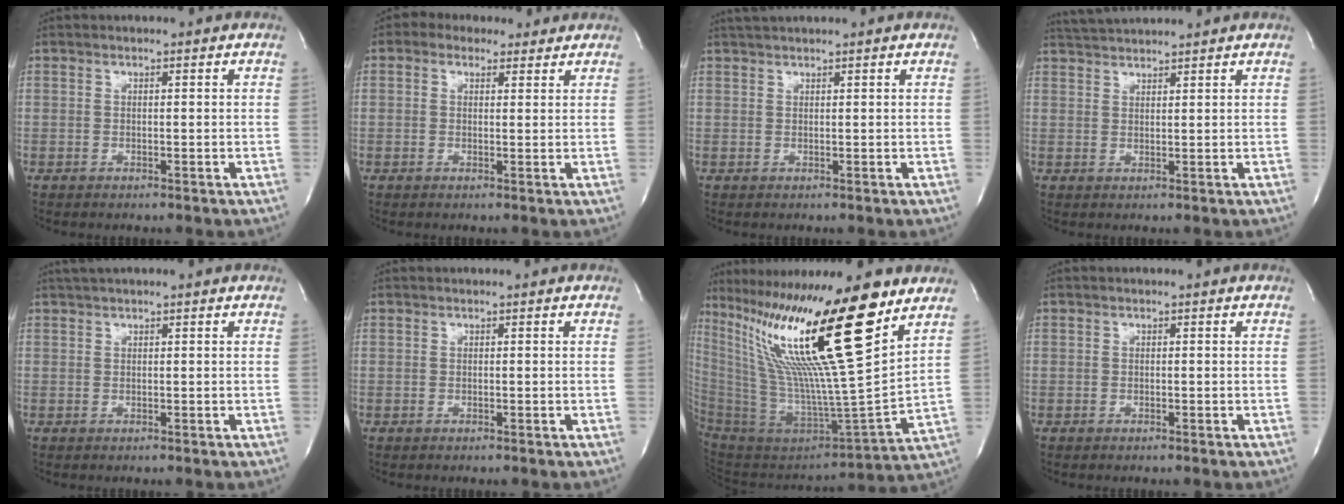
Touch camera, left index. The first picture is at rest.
{"total": 5.4, "force": [3.9, 3.4, 1.6], "torque": [-0.028, 0.027, 0.060]}
{"total": 2.6, "force": [2.5, 0.0, 0.9], "torque": [-0.015, 0.021, 0.045]}
{"total": 4.8, "force": [4.7, -0.3, 1.0], "torque": [-0.026, 0.025, 0.085]}
{"total": 2.9, "force": [2.5, 0.1, 1.5], "torque": [-0.024, 0.026, 0.042]}
{"total": 0.0}
{"total": 29.1, "force": [18.1, 0.3, 22.7], "torque": [-0.437, -0.012, 0.325]}
{"total": 0.0}